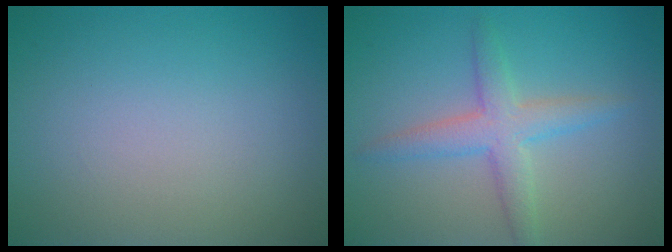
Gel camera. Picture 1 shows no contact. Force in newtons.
{"total": 3.4, "press": 3.4, "slide": 0.2}